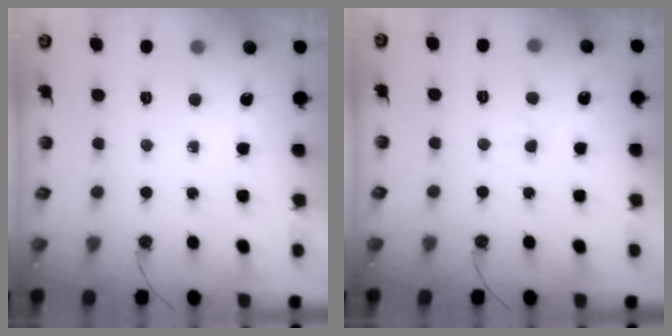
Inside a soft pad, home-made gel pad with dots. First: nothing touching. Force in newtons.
{"total": 3.0, "press": 2.9, "slide": 0.6}